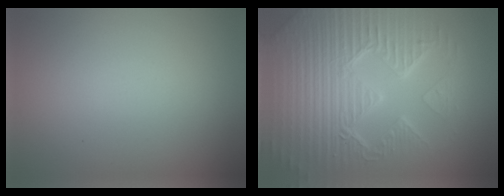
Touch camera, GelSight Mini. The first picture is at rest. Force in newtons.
{"total": 9.7, "press": 6.8, "slide": 6.9}